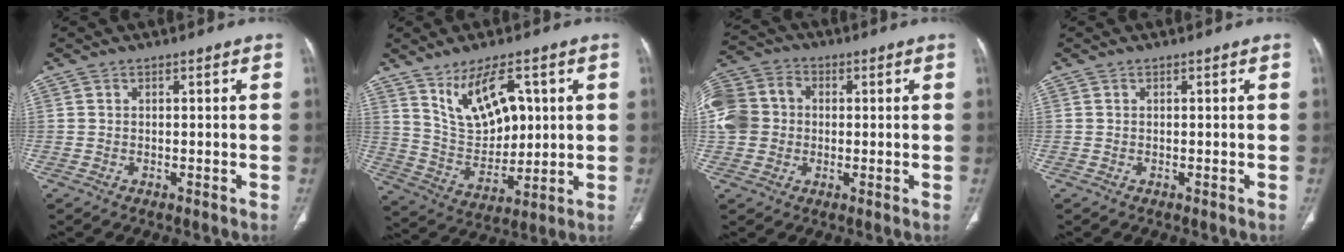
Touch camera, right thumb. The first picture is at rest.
{"total": 13.4, "force": [5.2, 7.1, 10.2], "torque": [-0.149, -0.027, 0.115]}
{"total": 13.6, "force": [0.8, 11.6, 6.9], "torque": [-0.158, 0.034, 0.012]}
{"total": 0.0}